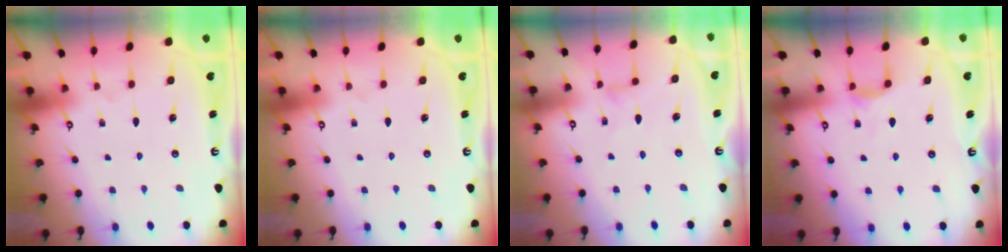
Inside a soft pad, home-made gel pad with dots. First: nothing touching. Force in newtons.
{"total": 0.0}
{"total": 1.0, "press": 1.0, "slide": 0.3}
{"total": 2.6, "press": 2.5, "slide": 0.4}